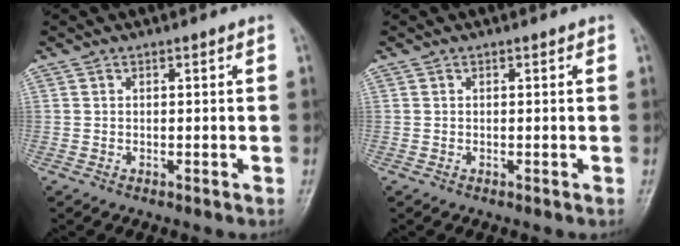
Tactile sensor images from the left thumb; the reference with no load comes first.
{"total": 0.0}